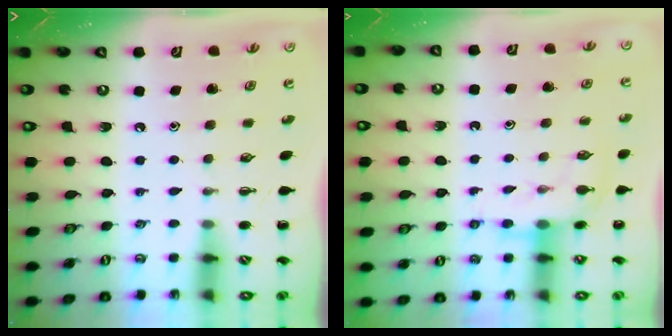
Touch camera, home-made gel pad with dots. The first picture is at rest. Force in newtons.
{"total": 9.0, "press": 9.0, "slide": 0.9}